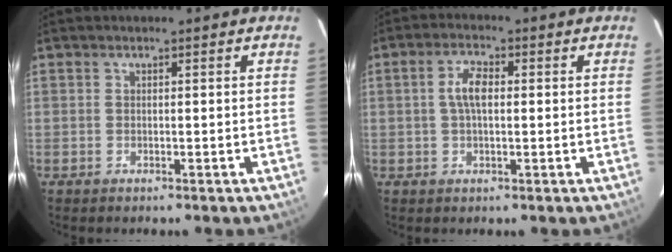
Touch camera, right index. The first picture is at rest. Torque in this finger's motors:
{"motor_torque": [0.13, -0.10, 0.12, 0.08]}